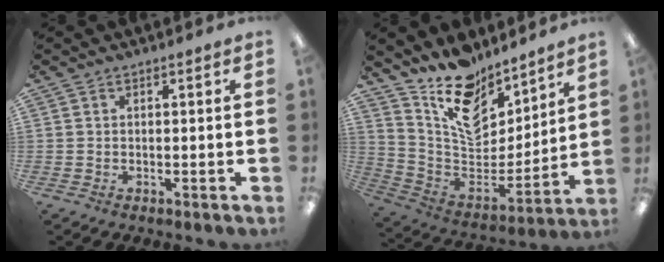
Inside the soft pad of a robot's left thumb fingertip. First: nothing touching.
{"total": 15.4, "force": [11.3, 8.3, 6.3], "torque": [-0.114, -0.096, 0.208]}